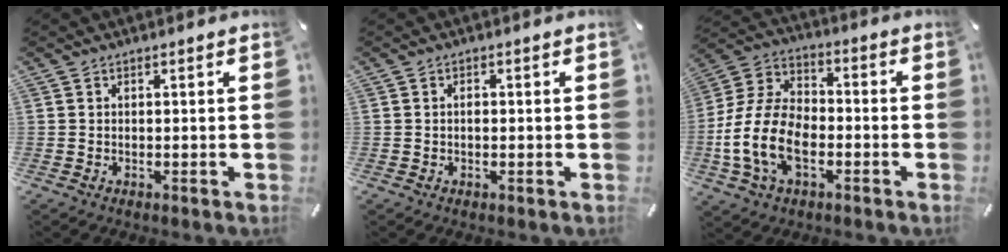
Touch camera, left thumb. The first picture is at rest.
{"total": 1.1, "force": [-0.1, 0.7, 0.8], "torque": [-0.018, 0.002, -0.003]}
{"total": 14.6, "force": [-5.0, 9.6, 9.8], "torque": [-0.231, 0.014, -0.095]}